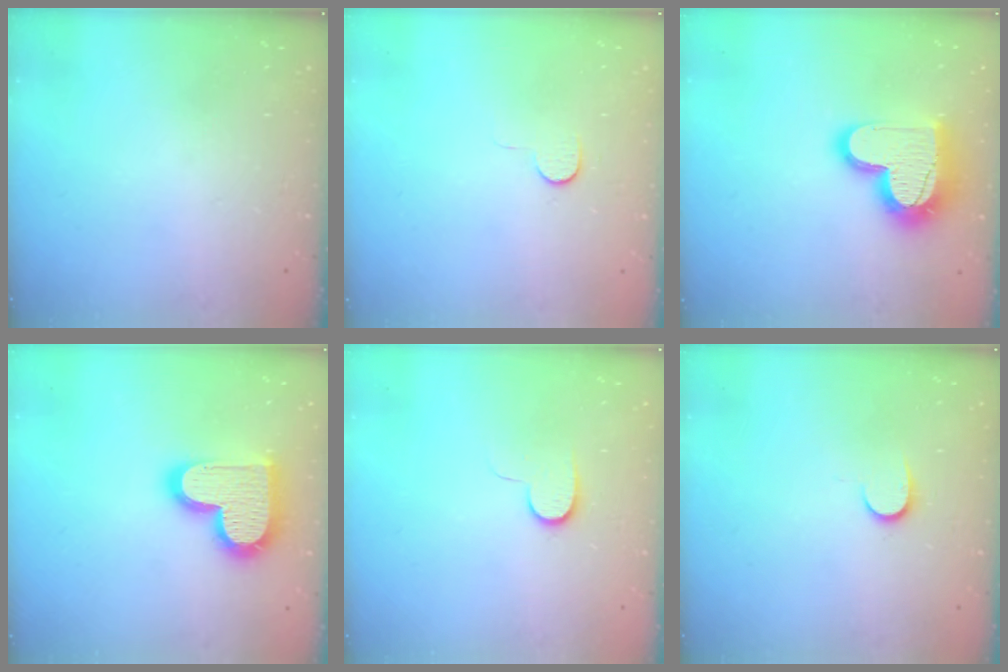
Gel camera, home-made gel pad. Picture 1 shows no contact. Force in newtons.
{"total": 5.0, "press": 4.9, "slide": 0.4}
{"total": 17.9, "press": 17.8, "slide": 1.3}
{"total": 18.7, "press": 18.6, "slide": 1.4}
{"total": 6.1, "press": 6.1, "slide": 0.8}
{"total": 6.4, "press": 6.4, "slide": 0.6}